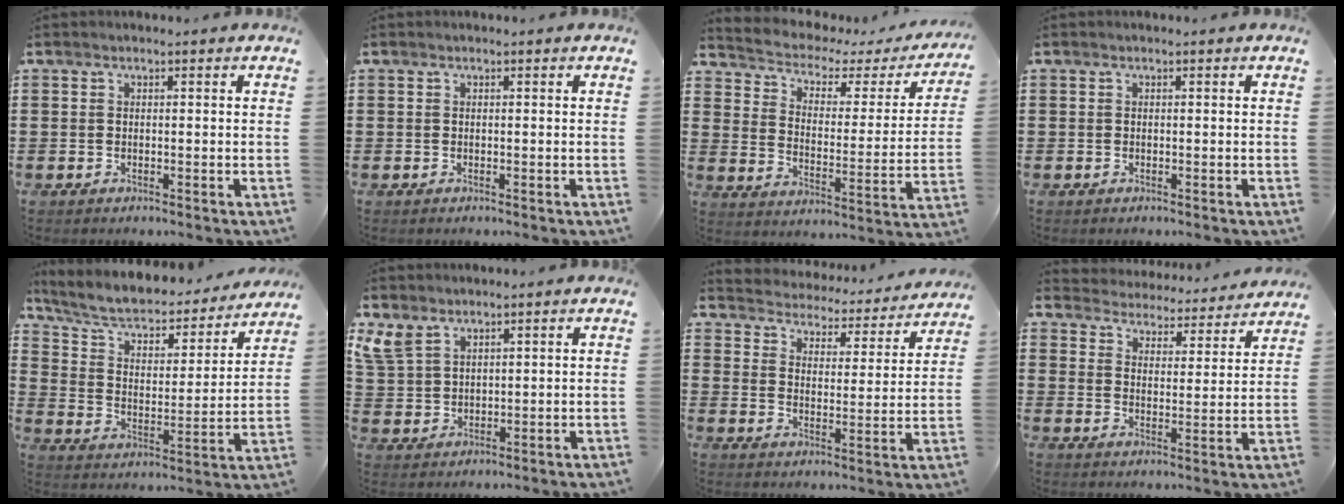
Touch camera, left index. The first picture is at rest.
{"total": 0.0}
{"total": 2.9, "force": [2.1, 1.5, 1.2], "torque": [-0.042, -0.020, 0.025]}
{"total": 0.0}
{"total": 6.0, "force": [4.8, 2.2, 2.7], "torque": [-0.078, -0.034, 0.078]}
{"total": 4.9, "force": [3.5, 2.7, 2.1], "torque": [-0.055, 0.003, 0.068]}
{"total": 3.1, "force": [3.0, 0.2, -0.4], "torque": [-0.017, -0.035, 0.043]}
{"total": 4.2, "force": [4.2, 0.0, -0.5], "torque": [-0.019, -0.041, 0.068]}